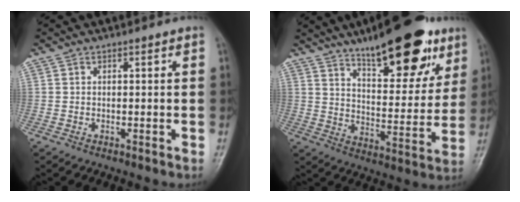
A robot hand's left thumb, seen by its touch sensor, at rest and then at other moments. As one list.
[{"total": 21.3, "force": [13.6, 7.3, 14.7], "torque": [-0.171, -0.056, 0.208]}]